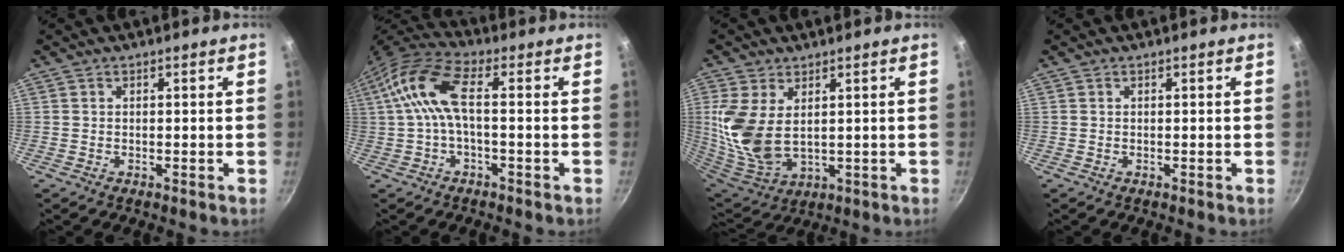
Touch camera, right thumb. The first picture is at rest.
{"total": 10.9, "force": [0.1, 4.2, 10.0], "torque": [-0.222, 0.027, -0.014]}
{"total": 13.1, "force": [2.8, 7.7, 10.2], "torque": [-0.211, -0.028, 0.071]}
{"total": 0.0}